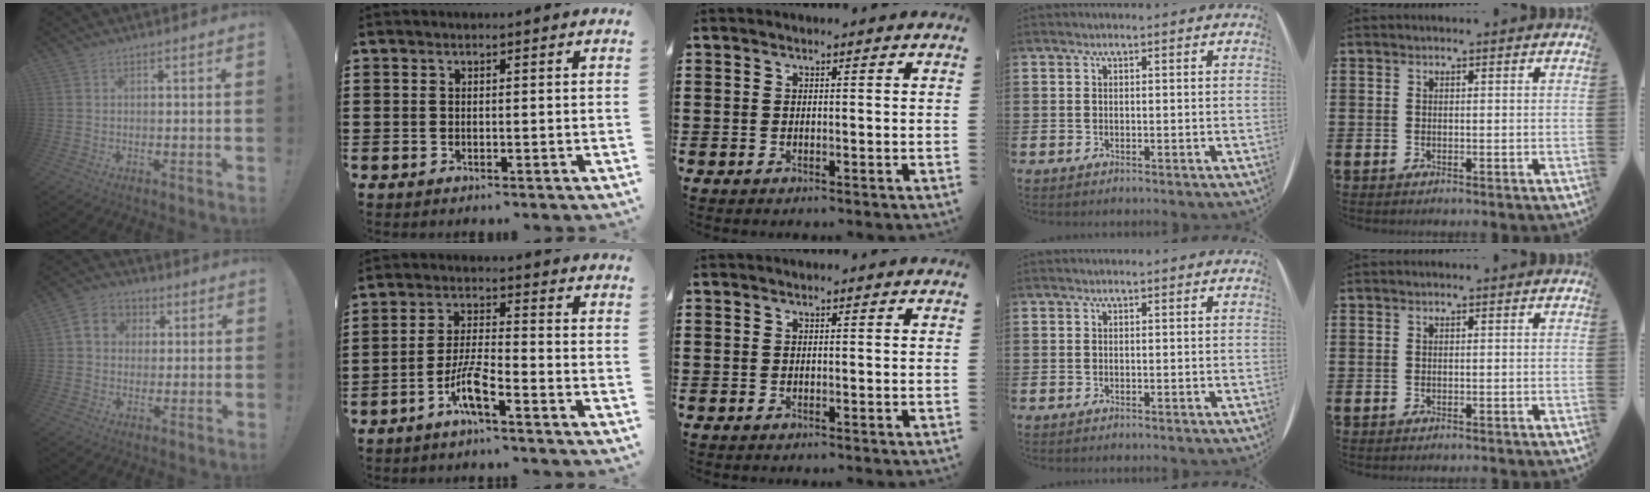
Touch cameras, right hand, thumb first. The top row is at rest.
{"thumb": {"total": 7.4, "force": [1.1, 6.7, 3.0], "torque": [-0.052, 0.011, 0.026]}, "index": {"total": 6.3, "force": [-4.0, 0.8, 4.8], "torque": [-0.113, -0.006, -0.080]}}